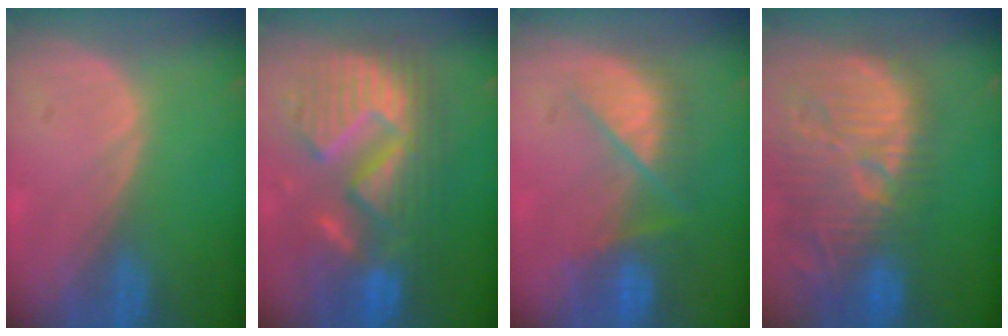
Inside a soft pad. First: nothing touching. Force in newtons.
{"total": 13.2, "press": 13.2, "slide": 1.3}
{"total": 7.9, "press": 7.2, "slide": 3.1}
{"total": 14.6, "press": 13.0, "slide": 6.7}